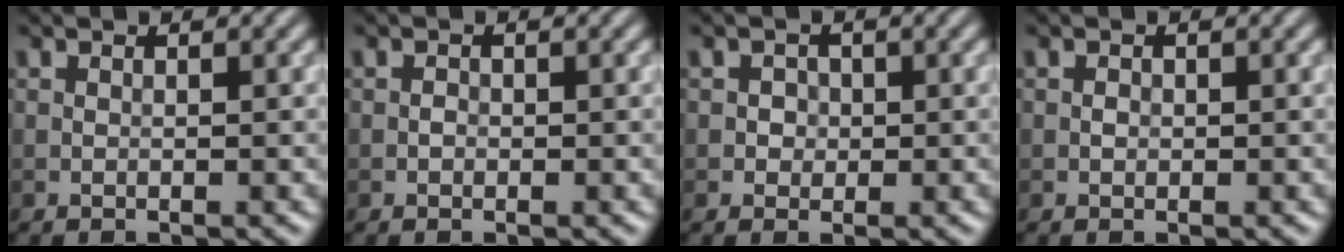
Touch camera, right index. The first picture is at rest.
{"total": 0.5, "force": [-0.2, 0.4, 0.3], "torque": [-0.002, 0.000, -0.005]}
{"total": 1.2, "force": [0.0, 1.1, 0.4], "torque": [0.007, 0.000, 0.000]}
{"total": 0.5, "force": [-0.1, 0.4, 0.3], "torque": [-0.003, -0.001, -0.003]}